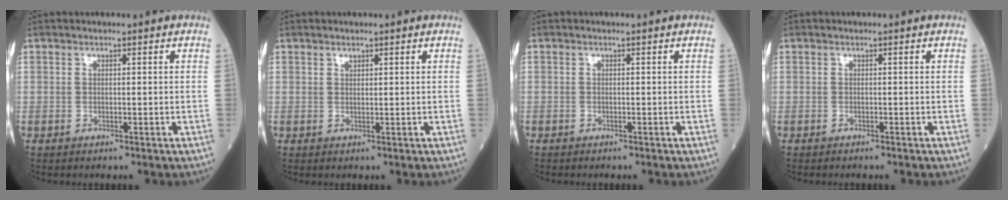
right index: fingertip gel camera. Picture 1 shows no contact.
{"total": 0.8, "force": [0.6, 0.4, 0.3], "torque": [-0.007, -0.001, 0.010]}
{"total": 0.8, "force": [-0.6, 0.4, 0.2], "torque": [-0.008, 0.000, -0.011]}
{"total": 1.2, "force": [-1.0, 0.3, 0.5], "torque": [-0.014, -0.004, -0.012]}